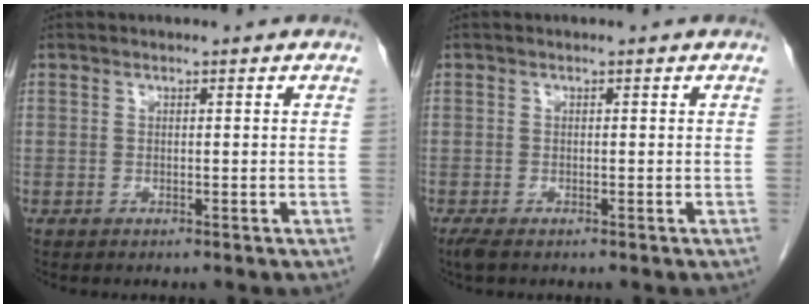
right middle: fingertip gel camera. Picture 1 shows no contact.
{"total": 1.8, "force": [-1.3, 0.5, 1.1], "torque": [-0.025, -0.008, -0.023]}